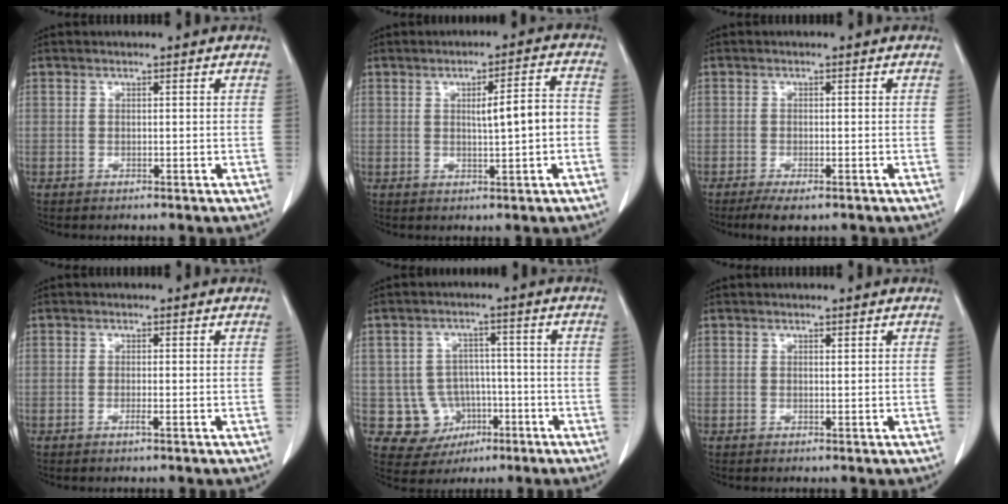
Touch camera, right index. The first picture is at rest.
{"total": 6.0, "force": [-0.3, 0.8, 5.9], "torque": [-0.087, 0.012, -0.001]}
{"total": 3.7, "force": [-2.6, 1.0, 2.4], "torque": [-0.039, -0.008, -0.038]}
{"total": 1.0, "force": [-0.5, -0.1, 0.8], "torque": [-0.017, 0.000, -0.009]}
{"total": 7.7, "force": [-2.1, 7.3, 1.5], "torque": [-0.029, 0.015, -0.020]}
{"total": 0.0}